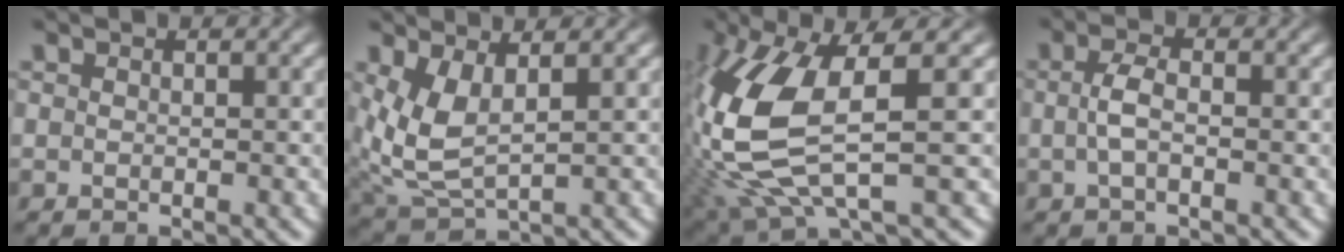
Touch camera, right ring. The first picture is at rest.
{"total": 5.9, "force": [0.7, 4.5, 3.8], "torque": [-0.110, -0.025, 0.026]}
{"total": 9.6, "force": [-0.3, 5.0, 8.2], "torque": [-0.202, -0.024, 0.018]}
{"total": 1.9, "force": [-0.5, 0.7, 1.8], "torque": [-0.042, -0.003, -0.007]}